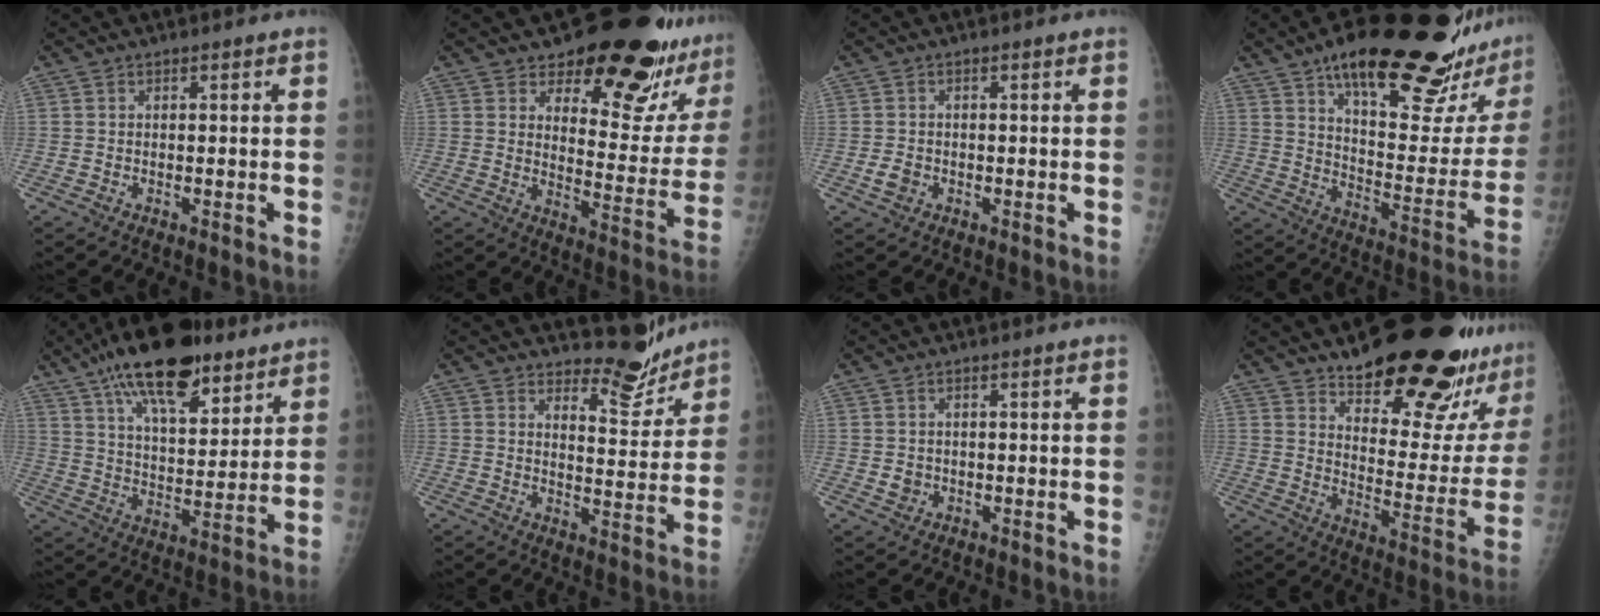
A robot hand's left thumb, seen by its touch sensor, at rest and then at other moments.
{"total": 19.5, "force": [15.9, 6.6, 9.1], "torque": [-0.061, -0.132, 0.198]}
{"total": 2.4, "force": [-0.7, 1.9, 1.2], "torque": [-0.016, 0.002, -0.010]}
{"total": 29.5, "force": [20.4, 8.1, 19.8], "torque": [-0.246, -0.076, 0.295]}
{"total": 21.5, "force": [14.0, 8.9, 13.6], "torque": [-0.194, -0.041, 0.230]}
{"total": 7.4, "force": [7.0, 2.1, 1.2], "torque": [0.011, -0.070, 0.105]}
{"total": 1.9, "force": [-0.1, 1.8, 0.8], "torque": [-0.003, 0.001, 0.005]}
{"total": 25.2, "force": [19.5, 6.8, 14.3], "torque": [-0.160, -0.129, 0.269]}